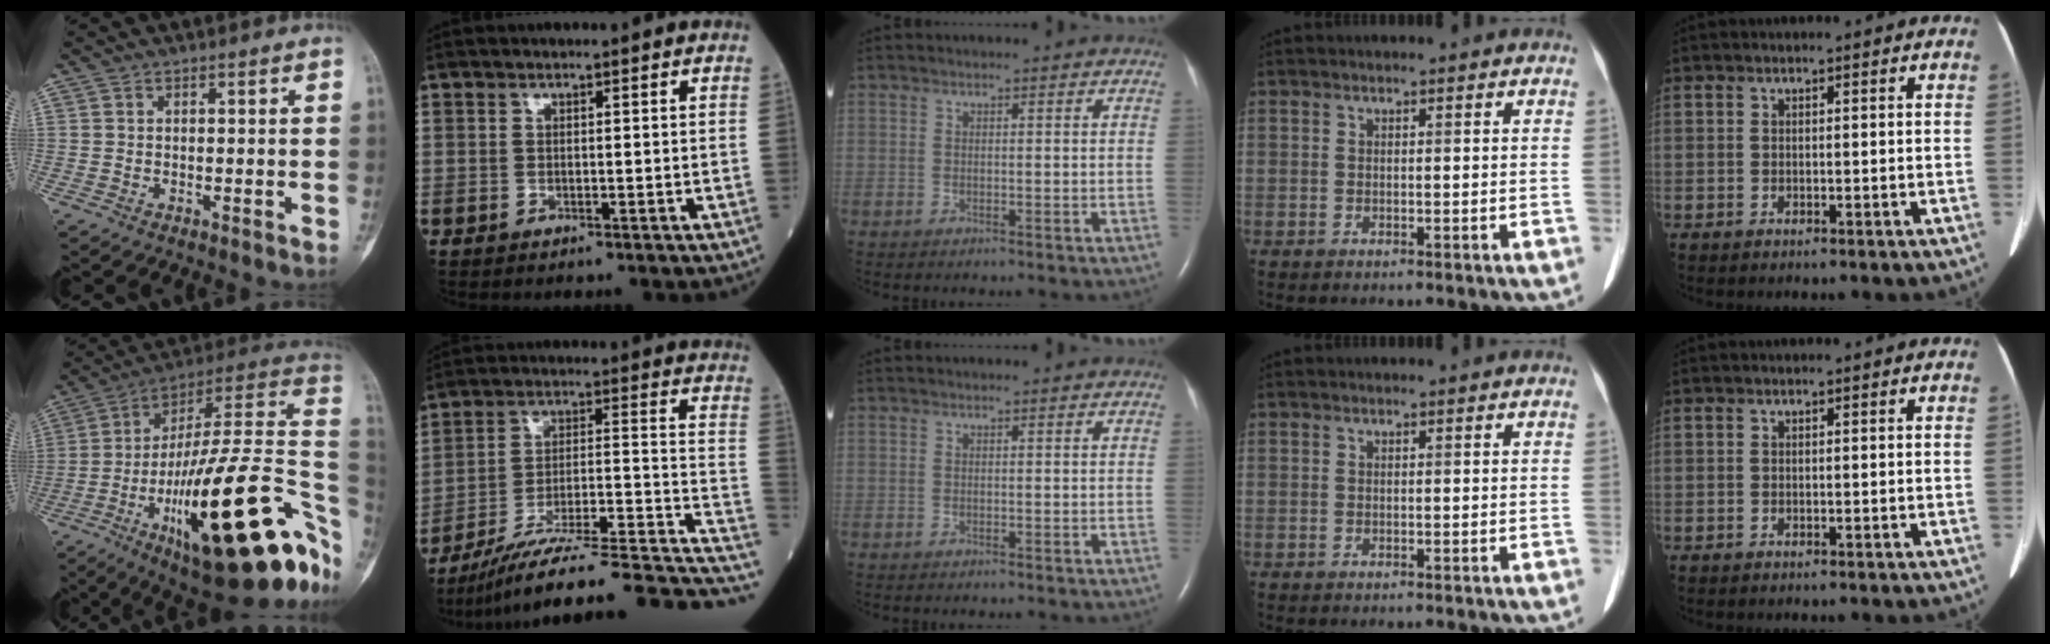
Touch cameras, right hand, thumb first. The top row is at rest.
{"thumb": {"total": 36.8, "force": [-12.0, 10.5, 33.2], "torque": [-0.412, 0.053, -0.187]}, "index": {"total": 22.1, "force": [-15.9, 2.8, 15.1], "torque": [-0.167, 0.037, -0.245]}}